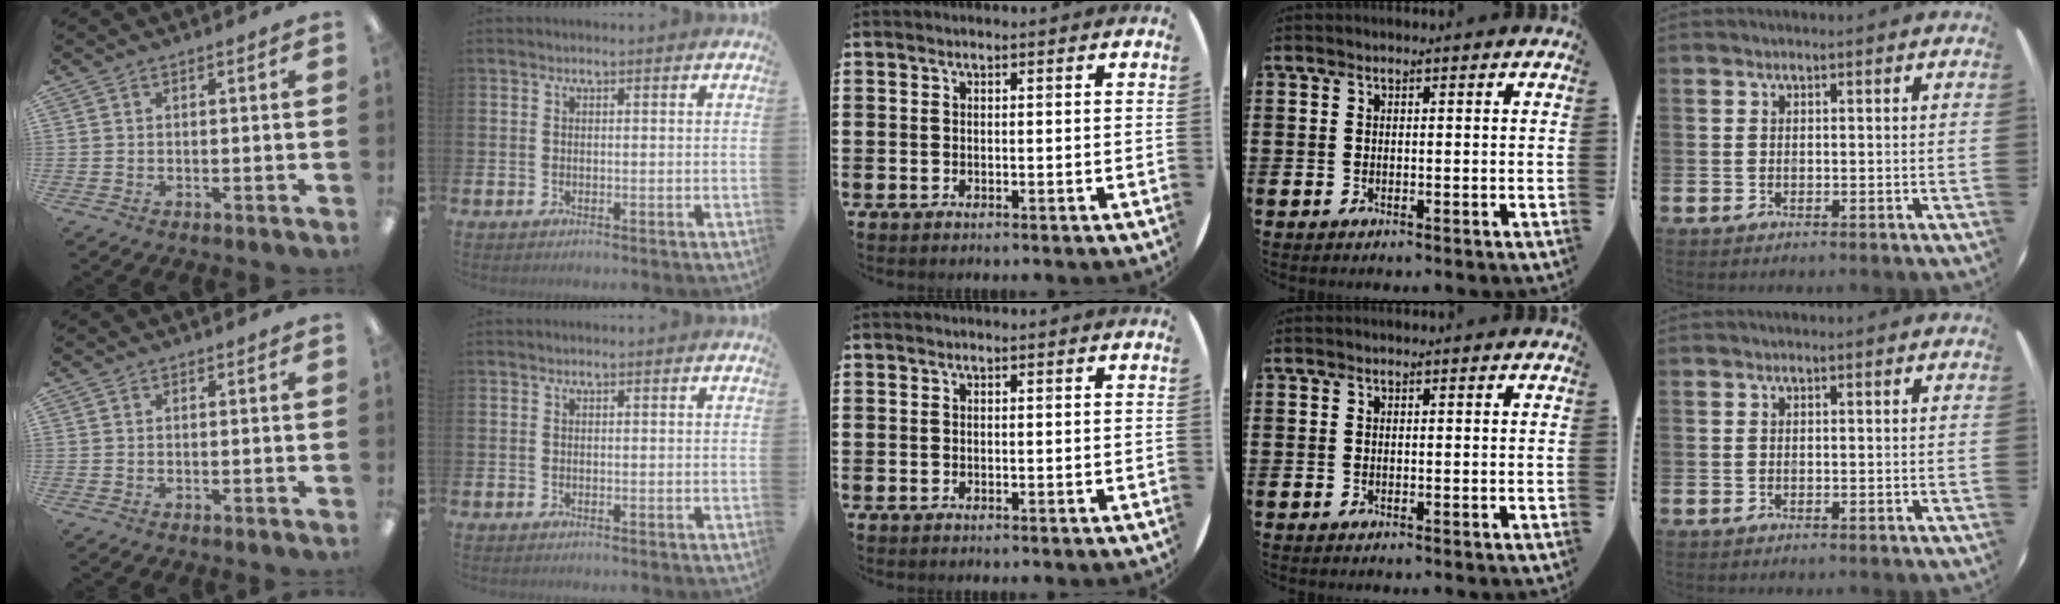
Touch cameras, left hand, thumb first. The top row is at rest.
{}